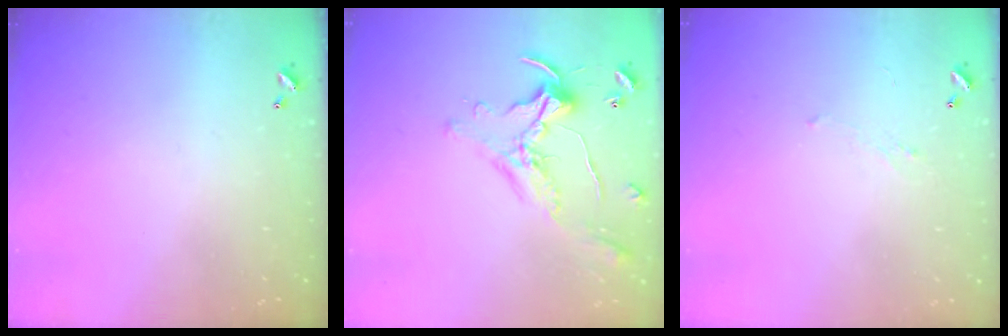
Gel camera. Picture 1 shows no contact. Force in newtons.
{"total": 0.7, "press": 0.5, "slide": 0.4}
{"total": 1.3, "press": 1.1, "slide": 0.7}